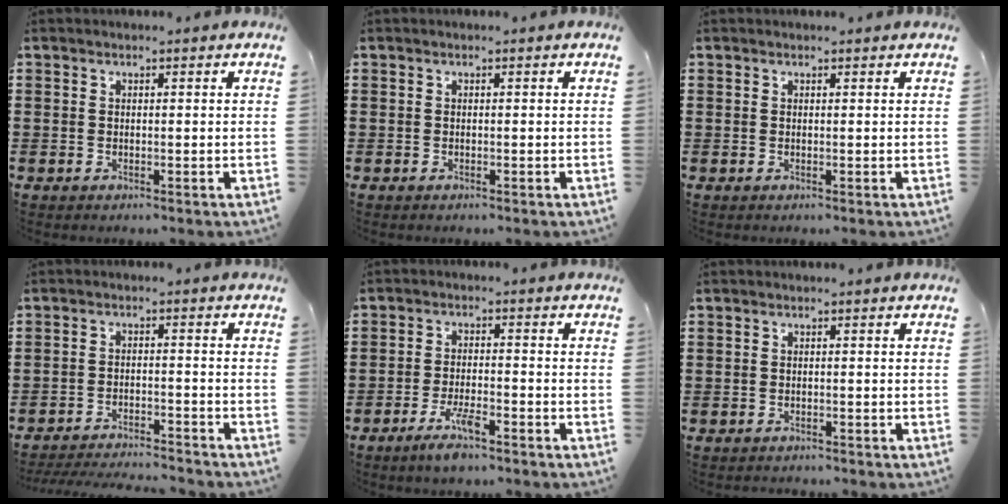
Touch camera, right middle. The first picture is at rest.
{"total": 0.0}
{"total": 0.0}
{"total": 3.9, "force": [-3.9, 0.1, 0.6], "torque": [-0.011, 0.001, -0.081]}
{"total": 4.7, "force": [-3.2, 0.8, 3.4], "torque": [-0.068, -0.002, -0.060]}
{"total": 0.7, "force": [-0.7, 0.1, -0.1], "torque": [0.000, 0.002, -0.017]}